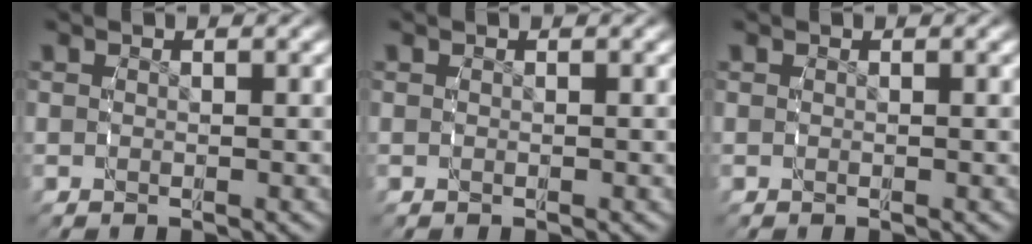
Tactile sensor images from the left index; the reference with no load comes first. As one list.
[{"total": 0.0}, {"total": 0.0}]